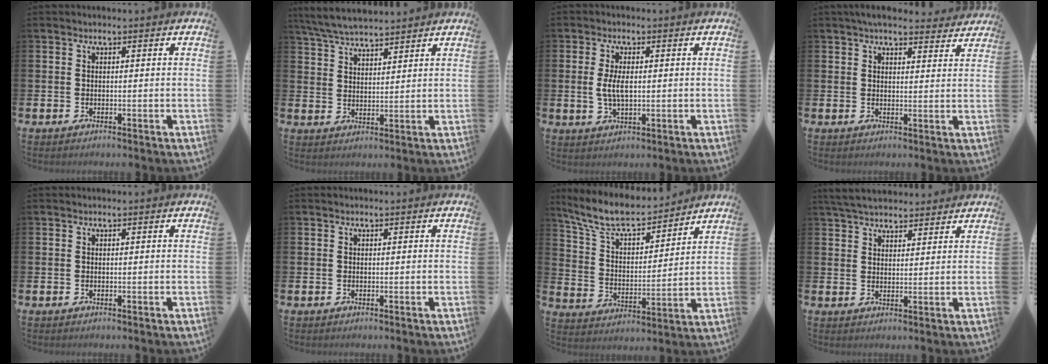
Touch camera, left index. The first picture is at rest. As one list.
[{"total": 5.8, "force": [5.5, 0.7, 1.4], "torque": [-0.045, -0.022, 0.101]}, {"total": 3.8, "force": [0.3, 1.7, 3.4], "torque": [-0.060, 0.003, 0.002]}, {"total": 4.7, "force": [4.3, 1.1, 1.3], "torque": [-0.020, -0.019, 0.077]}, {"total": 0.0}, {"total": 0.0}, {"total": 9.1, "force": [8.3, 2.1, 3.1], "torque": [-0.098, -0.050, 0.147]}, {"total": 4.8, "force": [4.5, 1.2, 1.0], "torque": [-0.034, -0.012, 0.085]}]